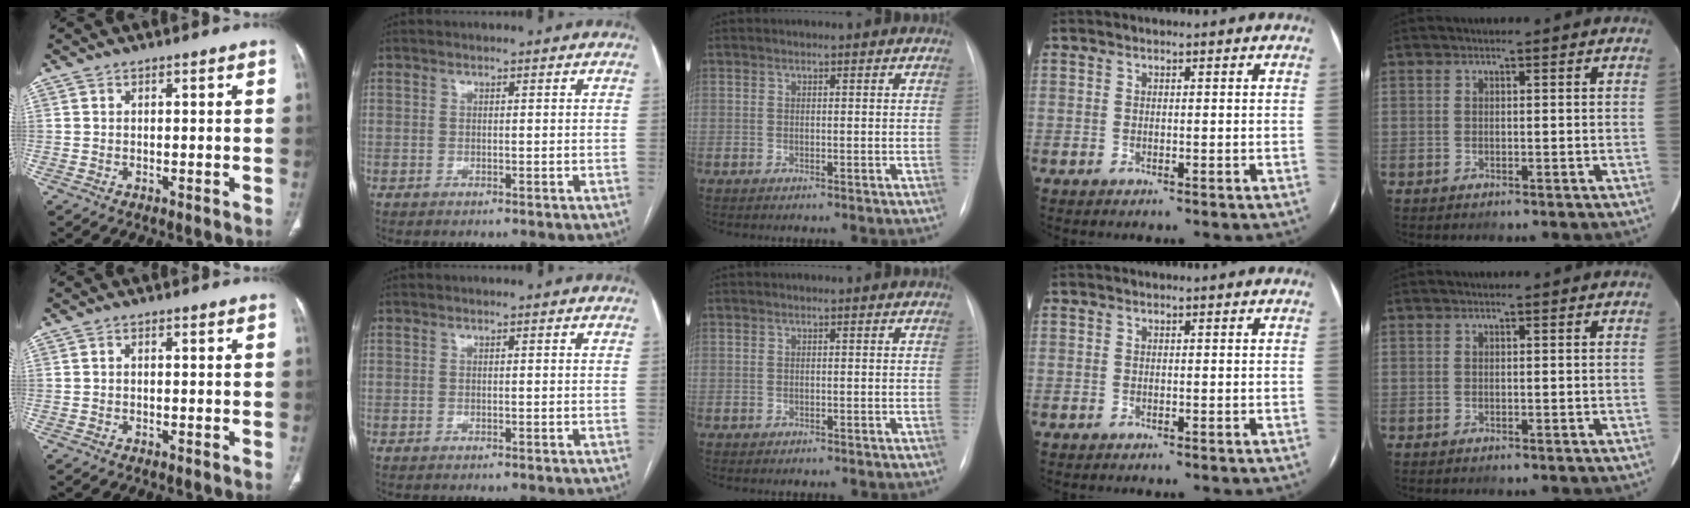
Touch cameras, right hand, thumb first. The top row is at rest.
{"thumb": {"total": 0.6, "force": [-0.1, 0.4, 0.4], "torque": [-0.005, 0.002, -0.007]}}